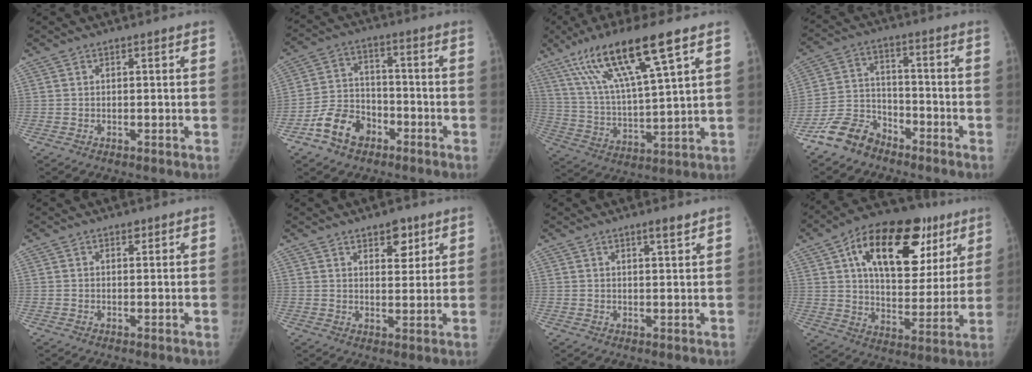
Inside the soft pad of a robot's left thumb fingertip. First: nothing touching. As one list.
[{"total": 9.7, "force": [-5.4, 6.7, 4.3], "torque": [-0.062, 0.038, -0.101]}, {"total": 18.4, "force": [10.3, 2.9, 14.9], "torque": [-0.280, -0.028, 0.197]}, {"total": 9.0, "force": [-7.0, 5.1, 2.6], "torque": [-0.042, 0.046, -0.142]}, {"total": 1.1, "force": [0.7, 0.7, 0.5], "torque": [0.000, -0.003, 0.009]}, {"total": 5.7, "force": [3.5, 2.9, 3.4], "torque": [-0.023, -0.020, 0.051]}, {"total": 2.5, "force": [1.8, 0.3, 1.7], "torque": [-0.025, -0.013, 0.030]}, {"total": 27.0, "force": [12.0, 14.9, 19.1], "torque": [-0.249, 0.008, 0.189]}]